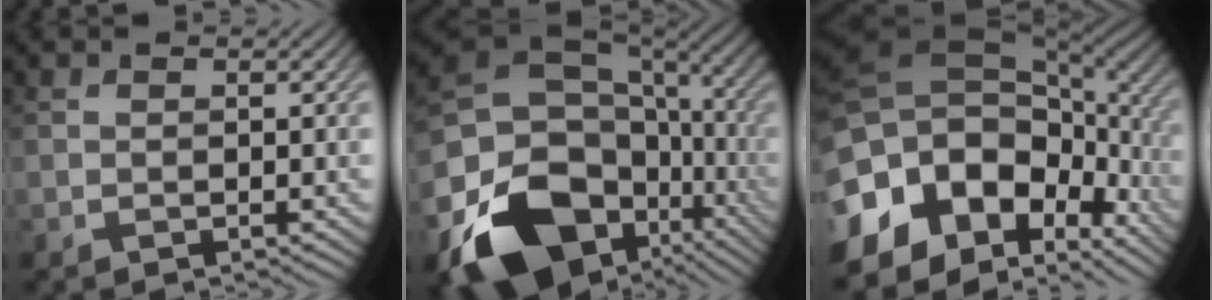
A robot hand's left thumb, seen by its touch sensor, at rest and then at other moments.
{"total": 21.1, "force": [-7.5, 15.7, 11.9], "torque": [-0.267, -0.037, -0.086]}
{"total": 19.0, "force": [-5.2, 12.2, 13.7], "torque": [-0.277, -0.014, -0.069]}